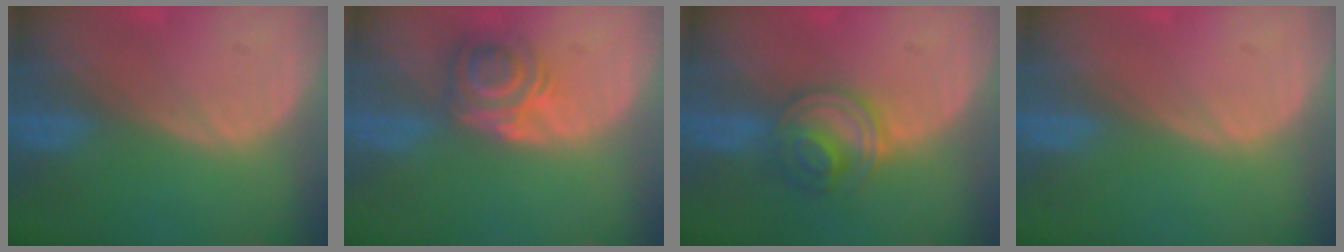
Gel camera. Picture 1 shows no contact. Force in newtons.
{"total": 5.7, "press": 5.1, "slide": 2.5}
{"total": 5.6, "press": 5.5, "slide": 1.3}
{"total": 0.0}